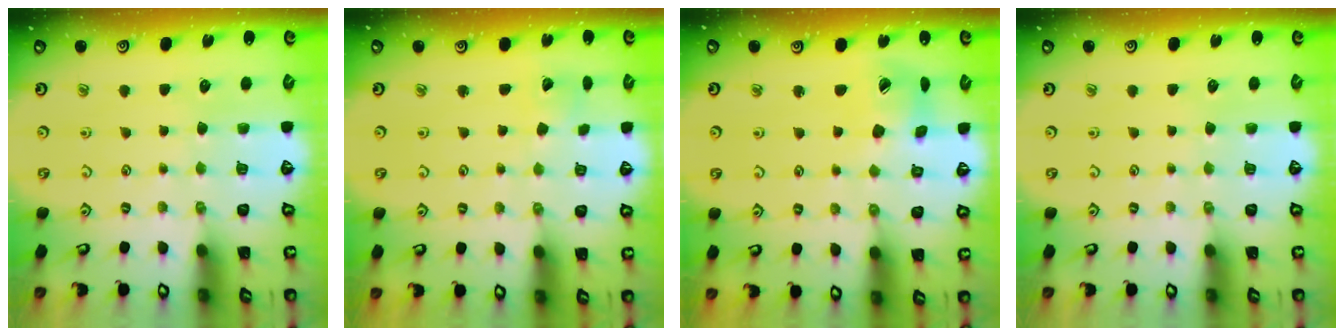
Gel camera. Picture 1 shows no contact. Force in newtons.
{"total": 2.9, "press": 2.9, "slide": 0.2}
{"total": 9.1, "press": 9.0, "slide": 1.2}
{"total": 0.0}